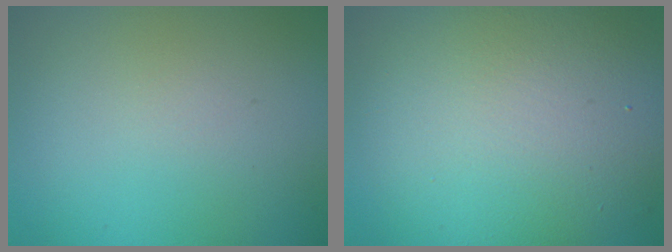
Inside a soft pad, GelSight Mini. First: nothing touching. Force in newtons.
{"total": 10.7, "press": 10.7, "slide": 0.4}